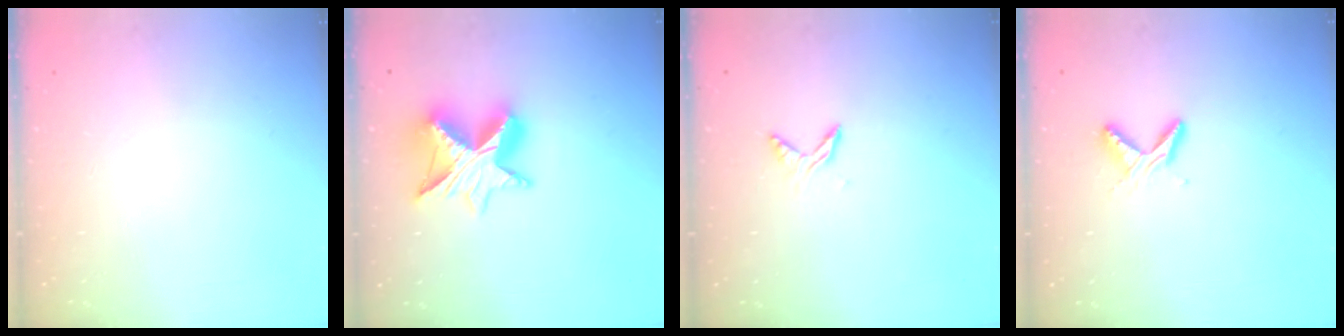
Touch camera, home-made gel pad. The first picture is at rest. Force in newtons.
{"total": 12.1, "press": 12.0, "slide": 0.9}
{"total": 5.2, "press": 5.1, "slide": 0.7}
{"total": 6.0, "press": 6.0, "slide": 0.7}